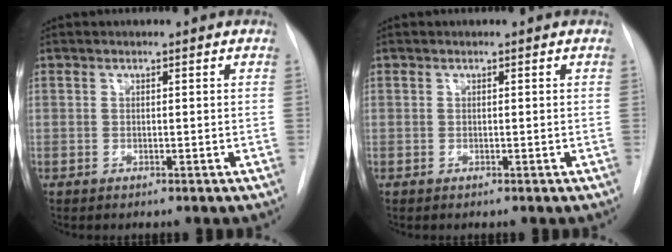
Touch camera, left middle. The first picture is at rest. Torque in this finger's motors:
{"motor_torque": [0.00, 0.00, -0.01, 0.00]}